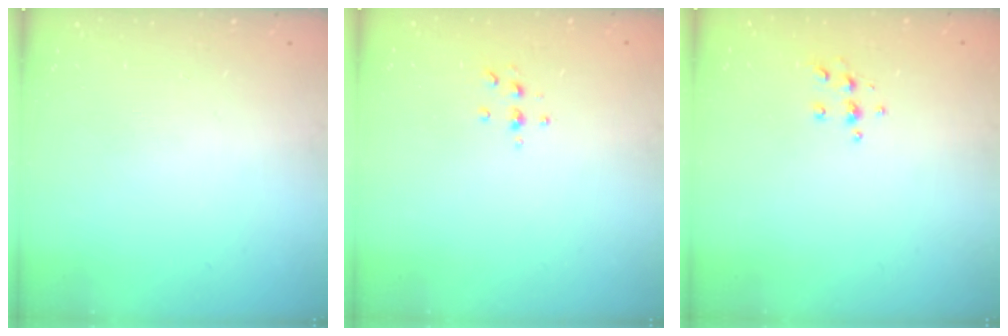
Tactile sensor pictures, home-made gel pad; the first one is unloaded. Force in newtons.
{"total": 4.1, "press": 4.1, "slide": 0.5}
{"total": 5.1, "press": 5.1, "slide": 0.3}